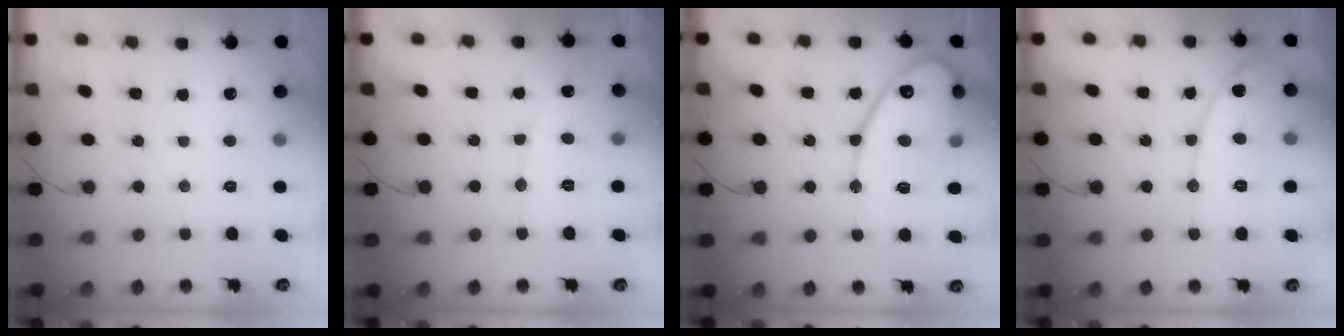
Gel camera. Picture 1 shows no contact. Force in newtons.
{"total": 5.3, "press": 5.3, "slide": 0.3}
{"total": 16.1, "press": 16.0, "slide": 1.3}
{"total": 10.2, "press": 10.2, "slide": 0.4}